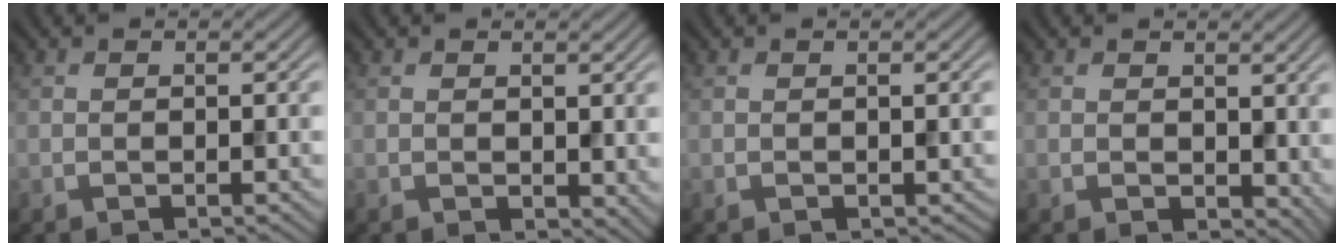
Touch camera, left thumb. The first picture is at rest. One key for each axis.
{"total": 1.7, "fx": 0.6, "fy": 1.2, "fz": 1.1, "tx": -0.018, "ty": -0.007, "tz": 0.015}
{"total": 0.0}
{"total": 3.1, "fx": 1.0, "fy": 2.2, "fz": 2.0, "tx": -0.037, "ty": -0.010, "tz": 0.022}